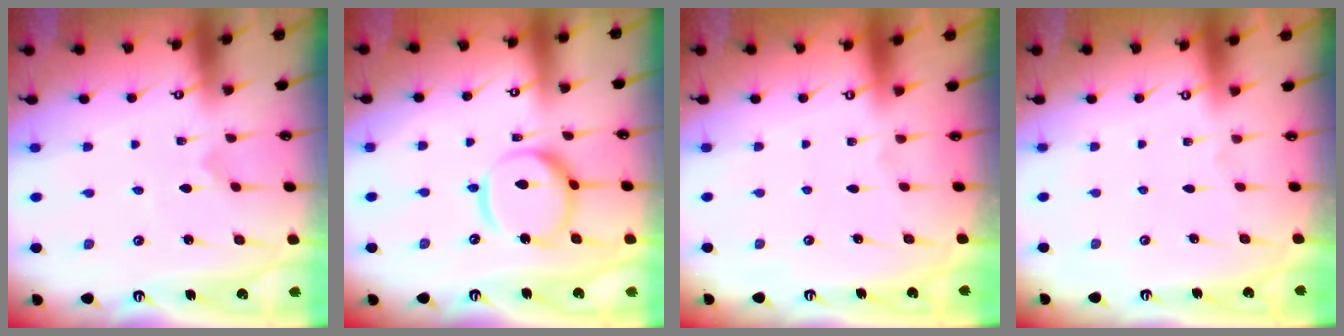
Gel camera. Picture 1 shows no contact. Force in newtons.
{"total": 13.5, "press": 13.4, "slide": 1.4}
{"total": 0.0}
{"total": 0.0}